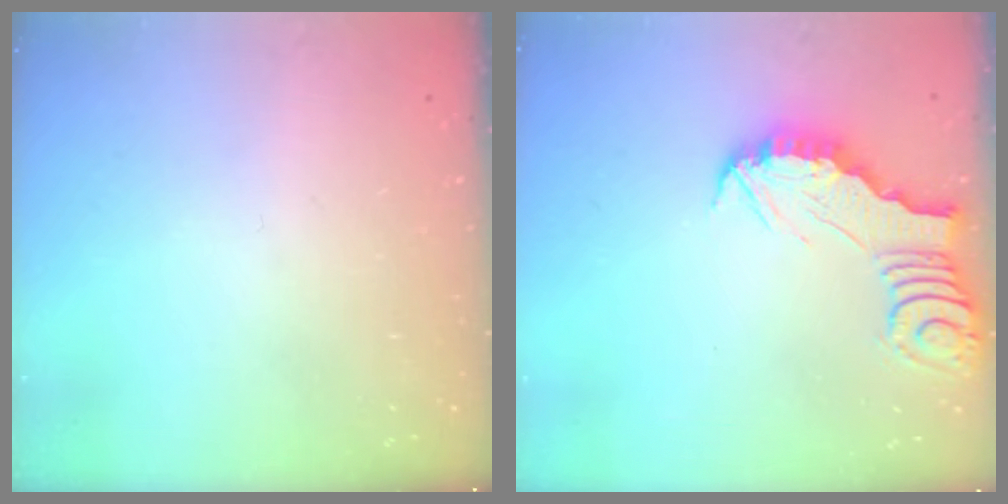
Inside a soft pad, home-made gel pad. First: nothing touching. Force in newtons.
{"total": 2.7, "press": 2.7, "slide": 0.1}